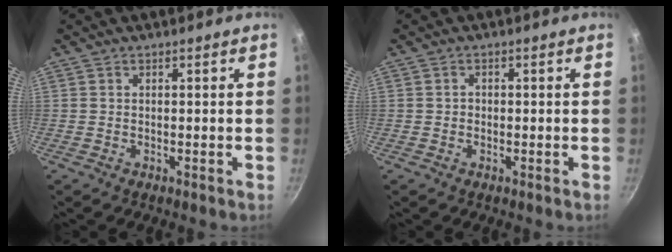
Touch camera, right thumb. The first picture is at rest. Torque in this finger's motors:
{"motor_torque": [-0.40, -0.40, -0.33, 0.23, -0.03]}